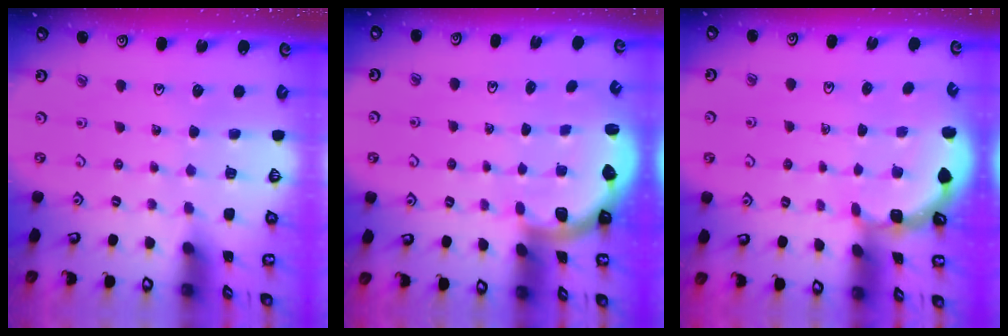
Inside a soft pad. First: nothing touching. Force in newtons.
{"total": 2.1, "press": 2.0, "slide": 0.8}
{"total": 1.9, "press": 1.9, "slide": 0.2}